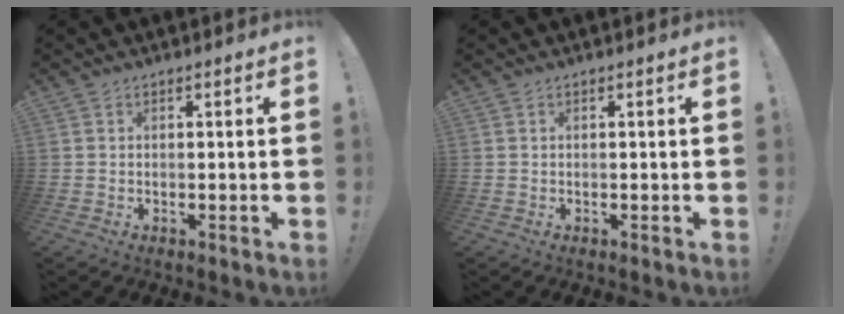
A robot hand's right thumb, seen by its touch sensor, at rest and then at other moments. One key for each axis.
{"total": 0.0}